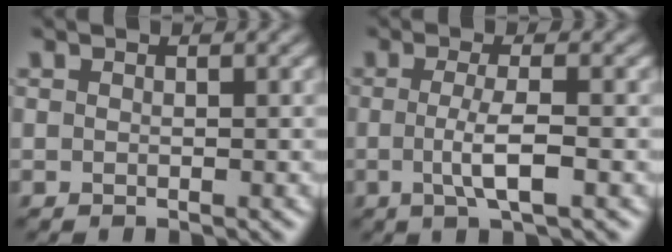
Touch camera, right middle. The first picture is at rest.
{"total": 3.4, "force": [-0.5, 0.7, 3.3], "torque": [-0.062, -0.005, -0.010]}